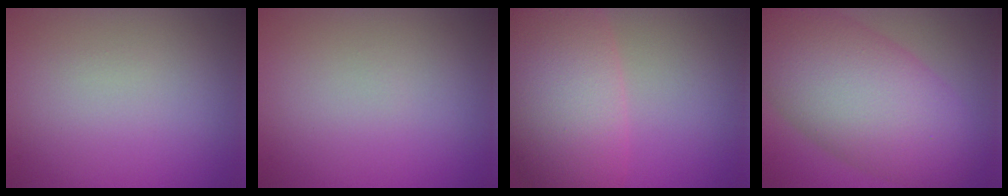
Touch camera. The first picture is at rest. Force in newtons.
{"total": 0.0}
{"total": 10.6, "press": 10.5, "slide": 0.4}
{"total": 11.9, "press": 11.8, "slide": 0.4}